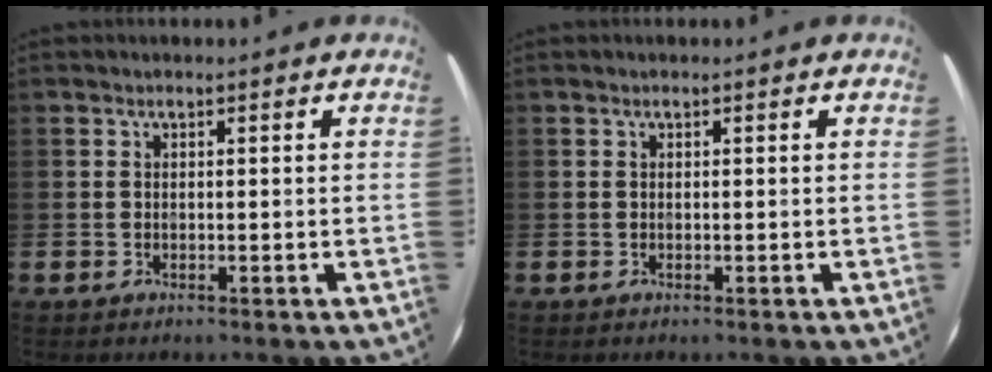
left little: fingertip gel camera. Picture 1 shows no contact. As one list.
[{"total": 0.0}]